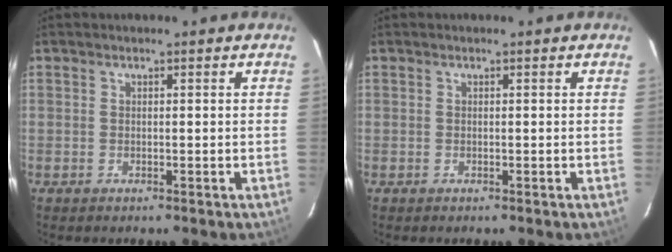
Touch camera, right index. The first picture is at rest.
{"total": 0.0}